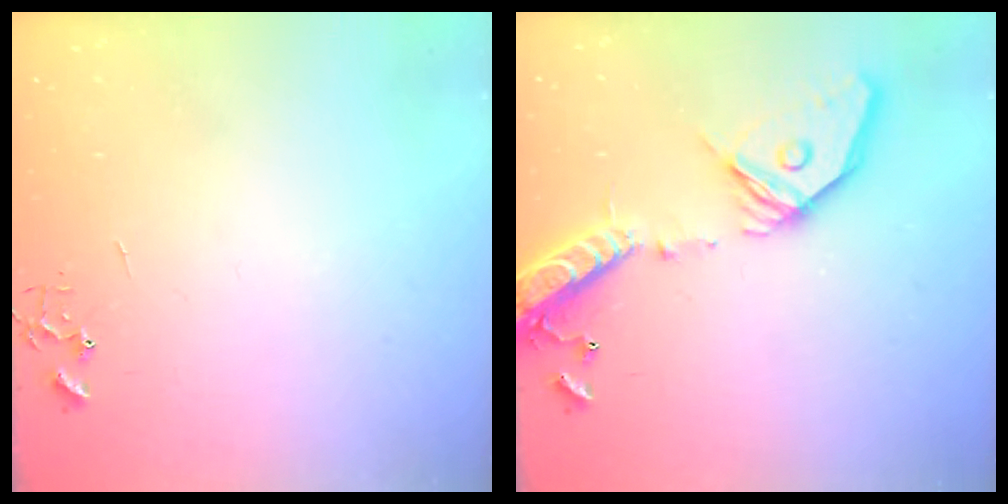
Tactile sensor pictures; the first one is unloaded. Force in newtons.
{"total": 21.3, "press": 20.9, "slide": 4.1}